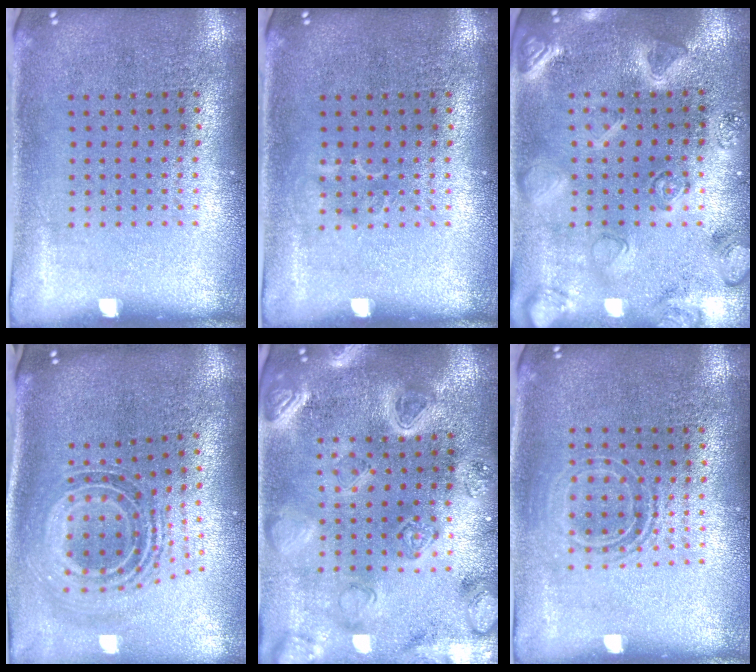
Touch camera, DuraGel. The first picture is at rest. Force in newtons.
{"total": 0.9, "press": 0.8, "slide": 0.2}
{"total": 2.9, "press": 2.9, "slide": 0.5}
{"total": 1.5, "press": 1.2, "slide": 0.9}
{"total": 4.0, "press": 3.6, "slide": 1.7}
{"total": 1.5, "press": 1.2, "slide": 0.9}